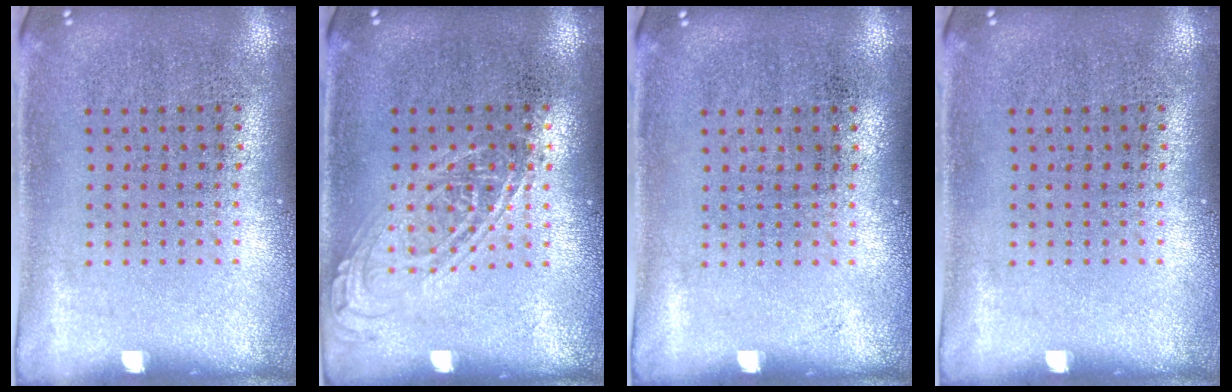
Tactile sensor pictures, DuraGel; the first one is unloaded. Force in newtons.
{"total": 1.0, "press": 1.0, "slide": 0.1}
{"total": 0.0}
{"total": 0.0}